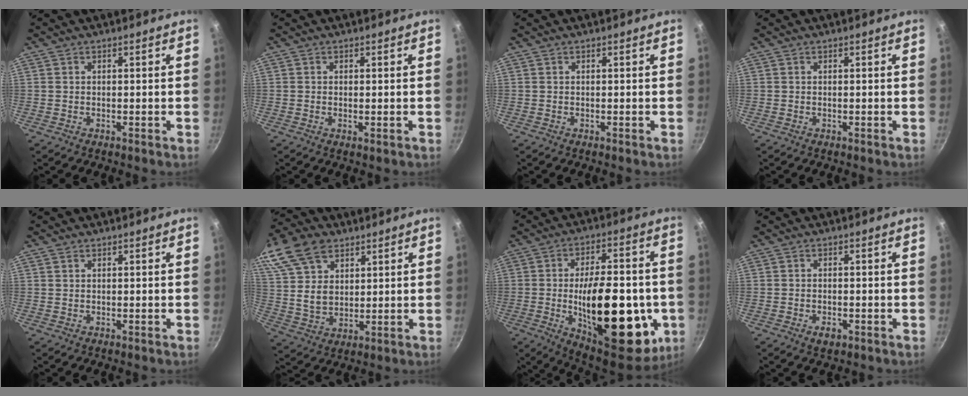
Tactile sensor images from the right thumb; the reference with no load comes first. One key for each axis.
{"total": 0.8, "fx": -0.1, "fy": 0.2, "fz": 0.7, "tx": -0.014, "ty": -0.003, "tz": -0.002}
{"total": 0.0}
{"total": 0.0}
{"total": 0.5, "fx": 0.3, "fy": 0.4, "fz": 0.2, "tx": -0.004, "ty": 0.000, "tz": 0.006}
{"total": 18.1, "fx": 9.9, "fy": 11.8, "fz": 9.5, "tx": -0.195, "ty": -0.002, "tz": 0.194}
{"total": 28.6, "fx": -5.2, "fy": 13.5, "fz": 24.7, "tx": -0.323, "ty": 0.009, "tz": -0.057}
{"total": 2.4, "fx": -1.1, "fy": 1.4, "fz": 1.6, "tx": -0.028, "ty": 0.005, "tz": -0.017}